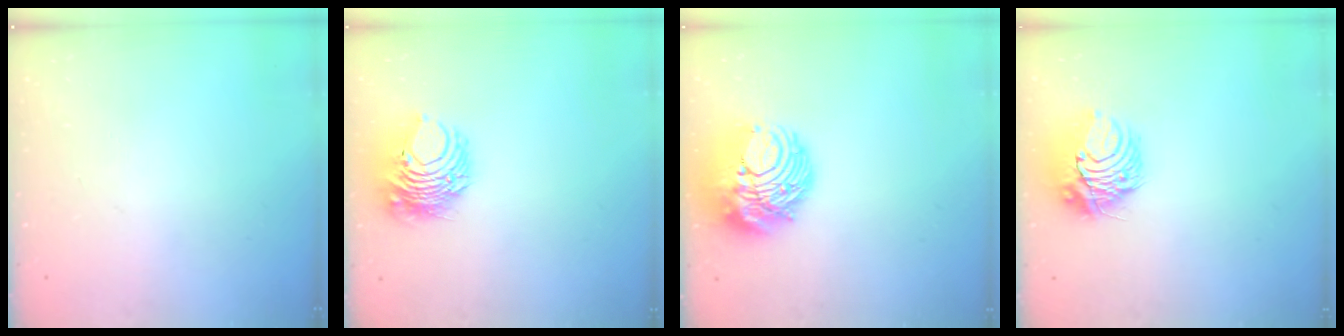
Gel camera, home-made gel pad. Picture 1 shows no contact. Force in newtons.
{"total": 9.1, "press": 9.1, "slide": 0.3}
{"total": 12.6, "press": 12.5, "slide": 1.3}
{"total": 10.3, "press": 10.3, "slide": 0.8}